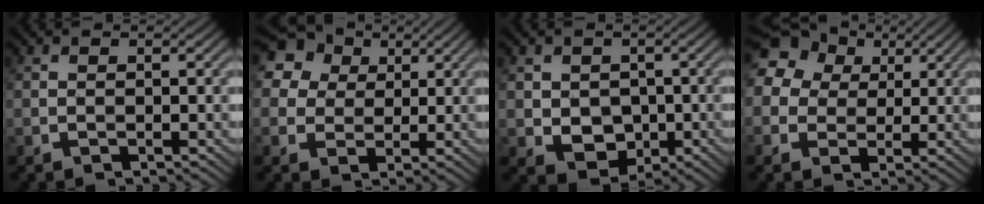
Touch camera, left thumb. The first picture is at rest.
{"total": 15.1, "force": [7.1, 11.8, 6.2], "torque": [-0.201, 0.034, 0.126]}
{"total": 4.7, "force": [-0.3, 3.9, 2.6], "torque": [-0.063, -0.013, -0.005]}
{"total": 15.9, "force": [5.9, 12.7, 7.3], "torque": [-0.199, 0.040, 0.091]}